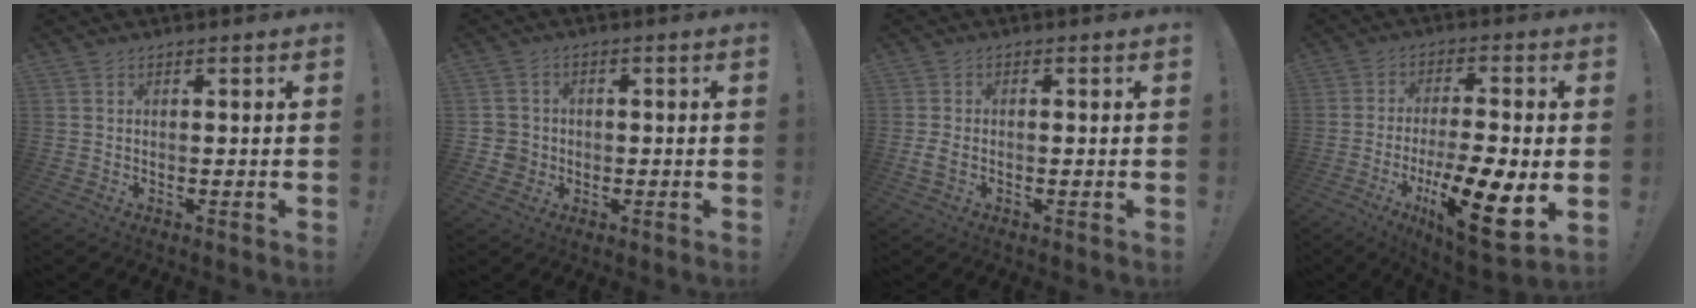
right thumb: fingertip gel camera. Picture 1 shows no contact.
{"total": 4.9, "force": [-0.6, 4.6, 1.4], "torque": [-0.039, 0.006, -0.010]}
{"total": 2.4, "force": [-0.8, 1.3, 1.8], "torque": [-0.039, 0.008, -0.012]}
{"total": 17.5, "force": [-5.5, 5.4, 15.7], "torque": [-0.233, 0.025, -0.079]}